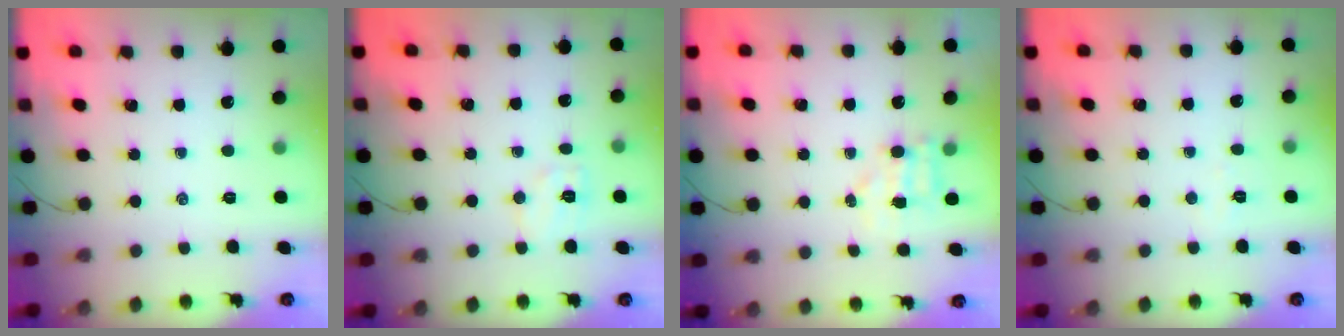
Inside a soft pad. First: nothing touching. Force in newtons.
{"total": 6.7, "press": 6.6, "slide": 1.1}
{"total": 4.0, "press": 4.0, "slide": 0.6}
{"total": 2.4, "press": 2.3, "slide": 0.6}